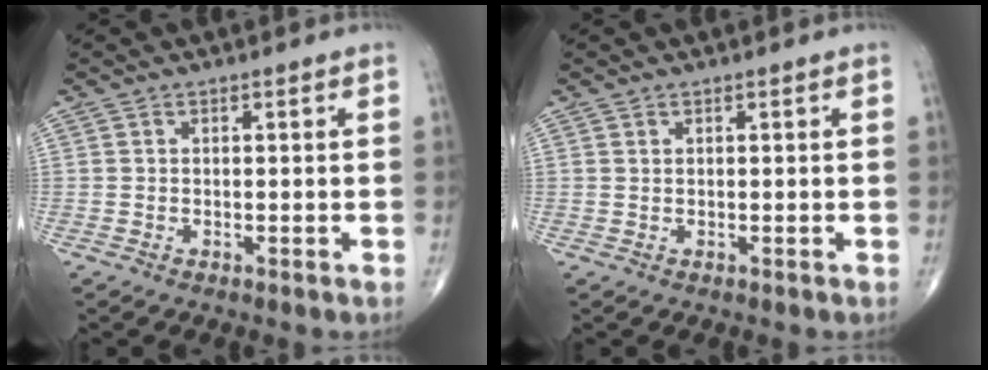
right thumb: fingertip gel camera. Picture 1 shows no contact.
{"total": 0.0}